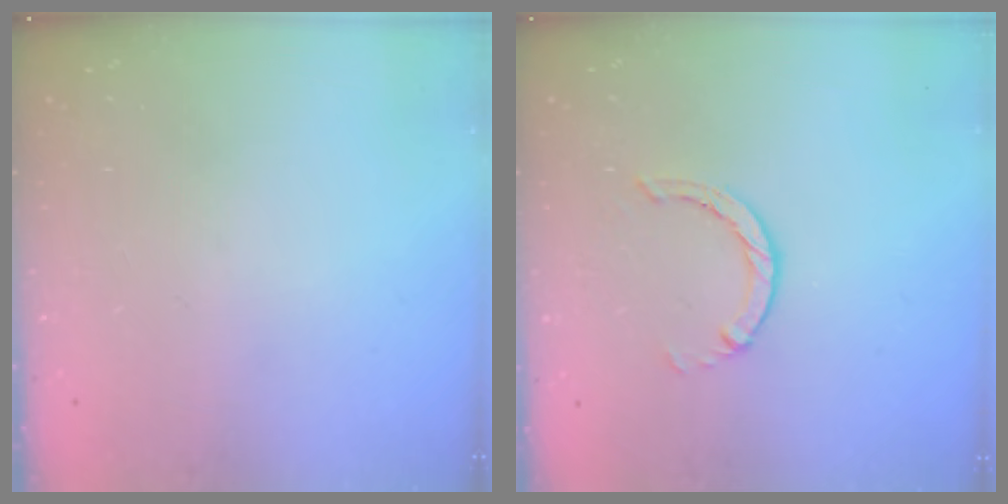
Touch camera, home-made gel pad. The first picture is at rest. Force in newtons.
{"total": 1.2, "press": 1.2, "slide": 0.2}